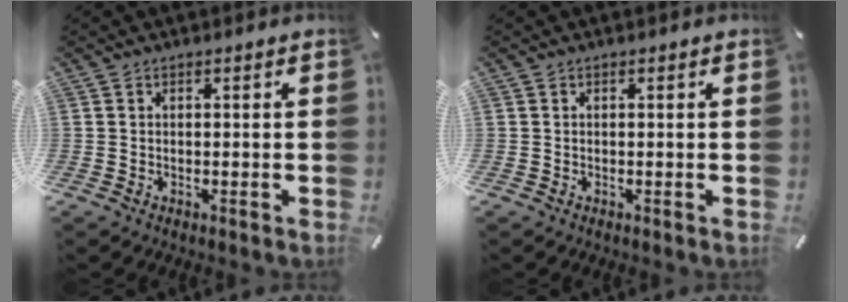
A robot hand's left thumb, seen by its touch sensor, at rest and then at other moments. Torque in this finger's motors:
{"motor_torque": [0.00, 0.00, -0.02, 0.04, 0.00]}